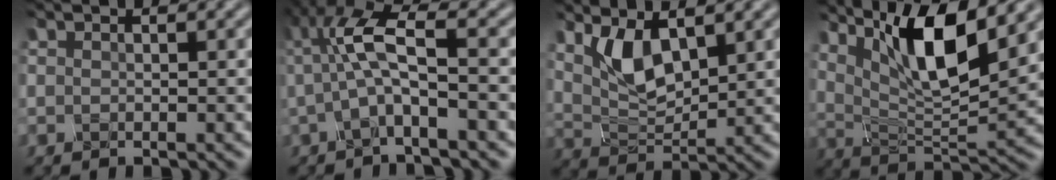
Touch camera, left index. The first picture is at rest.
{"total": 4.8, "force": [-0.3, 1.1, 4.7], "torque": [-0.098, 0.011, -0.009]}
{"total": 4.7, "force": [1.6, 2.2, 3.8], "torque": [-0.078, -0.011, 0.034]}
{"total": 10.5, "force": [5.0, 3.0, 8.7], "torque": [-0.144, -0.001, 0.091]}